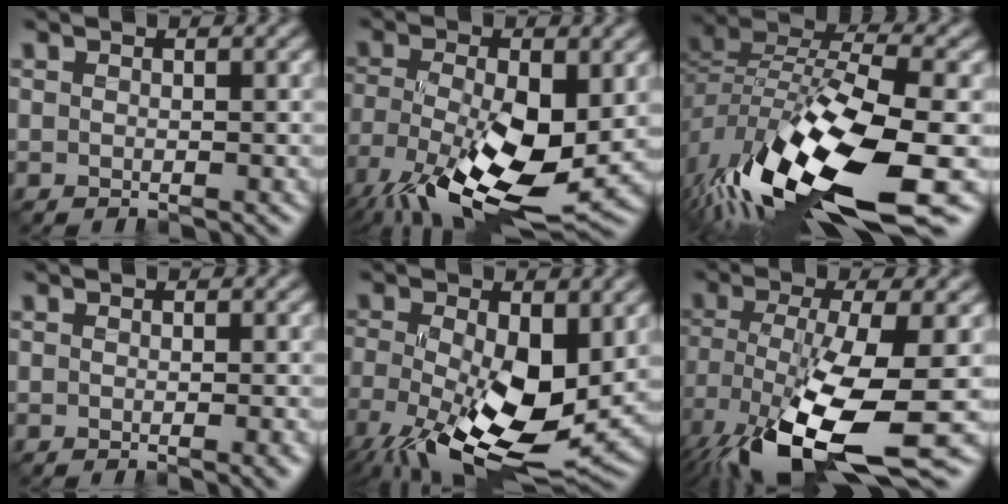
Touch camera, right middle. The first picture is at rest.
{"total": 13.7, "force": [-5.2, 5.8, 11.3], "torque": [-0.232, -0.043, -0.091]}
{"total": 16.4, "force": [-8.2, 5.5, 13.0], "torque": [-0.270, -0.025, -0.140]}
{"total": 1.3, "force": [-0.3, 0.3, 1.2], "torque": [-0.013, -0.003, -0.007]}
{"total": 13.4, "force": [-3.7, 6.1, 11.4], "torque": [-0.218, -0.032, -0.064]}
{"total": 13.0, "force": [-6.3, 3.7, 10.8], "torque": [-0.223, -0.032, -0.112]}